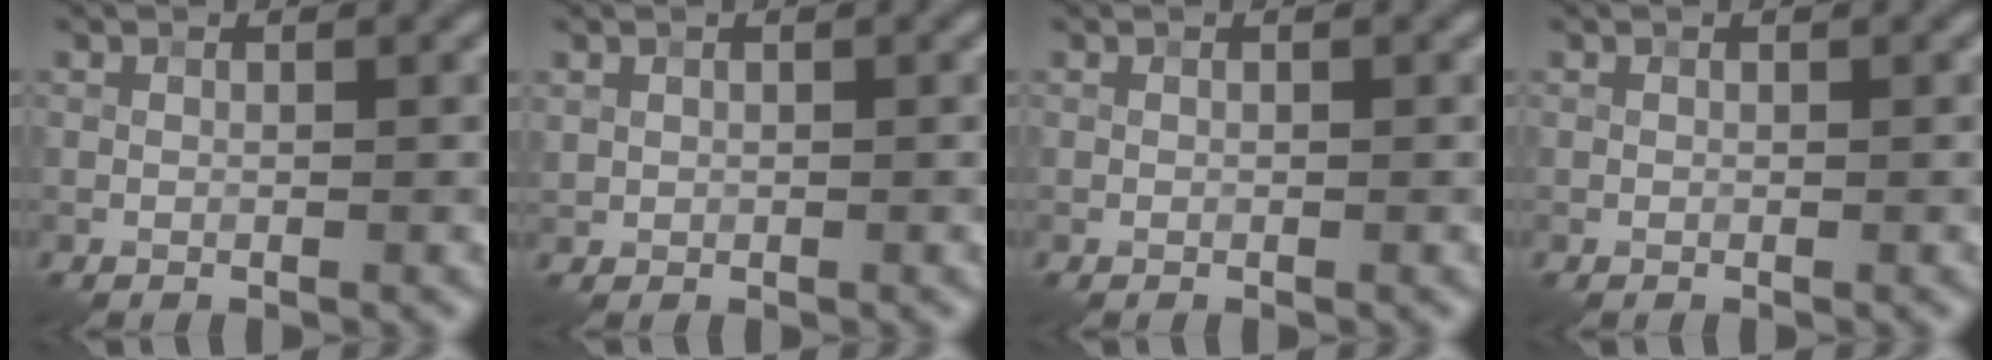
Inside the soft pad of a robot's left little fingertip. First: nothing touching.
{"total": 0.5, "force": [0.3, 0.4, 0.0], "torque": [0.002, -0.002, 0.009]}
{"total": 0.0}
{"total": 0.0}